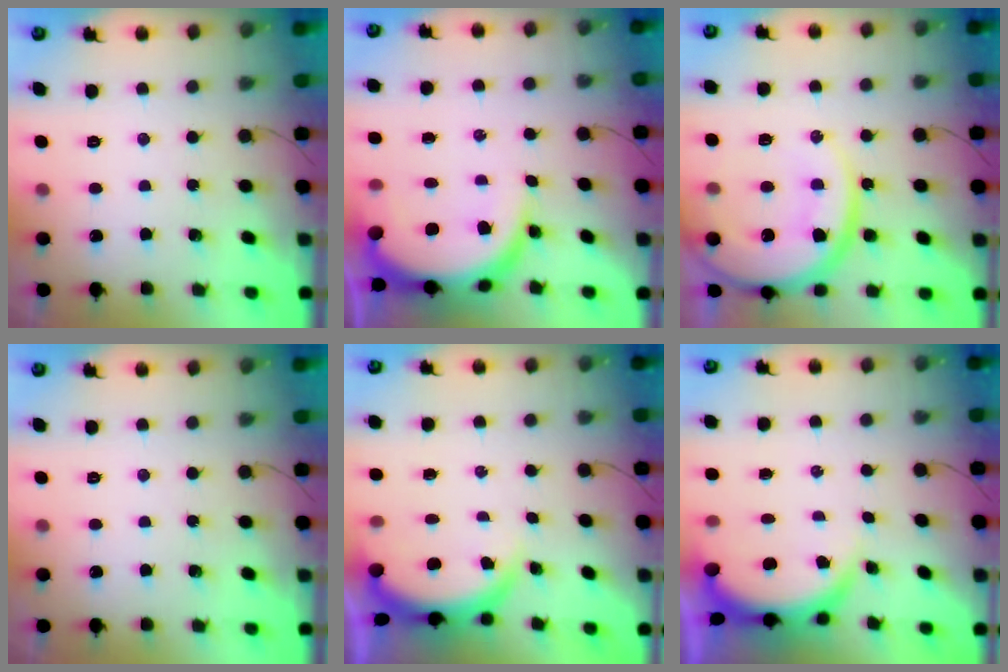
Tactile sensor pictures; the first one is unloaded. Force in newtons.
{"total": 10.3, "press": 10.3, "slide": 0.9}
{"total": 18.3, "press": 18.2, "slide": 1.7}
{"total": 0.0}
{"total": 3.9, "press": 3.9, "slide": 0.2}
{"total": 4.4, "press": 4.4, "slide": 0.0}